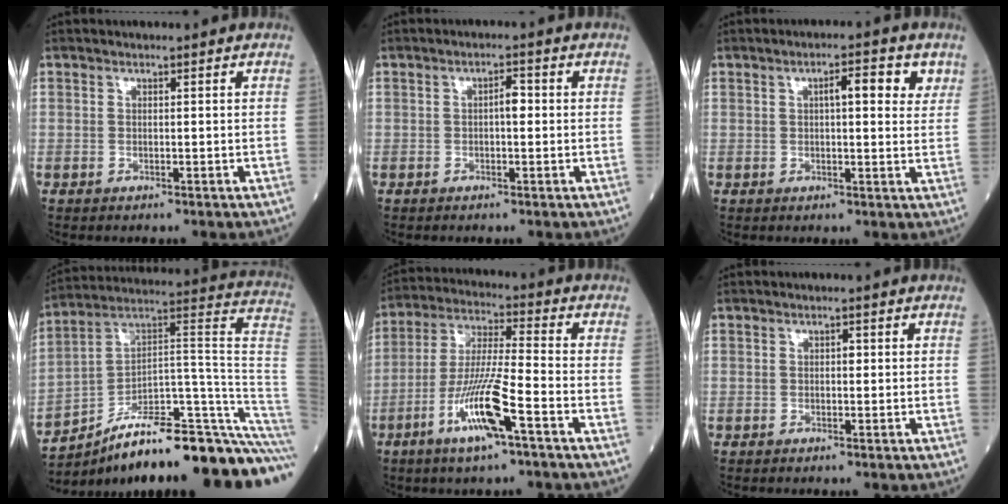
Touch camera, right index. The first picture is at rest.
{"total": 2.0, "force": [0.0, 0.7, 1.9], "torque": [-0.027, 0.005, -0.004]}
{"total": 5.5, "force": [2.2, 1.5, 4.8], "torque": [-0.068, 0.009, 0.026]}
{"total": 26.8, "force": [-20.2, 2.0, 17.5], "torque": [-0.138, 0.046, -0.301]}
{"total": 11.5, "force": [-5.5, 0.3, 10.1], "torque": [-0.200, -0.010, -0.106]}
{"total": 0.7, "force": [0.1, 0.4, 0.6], "torque": [-0.007, 0.002, -0.001]}